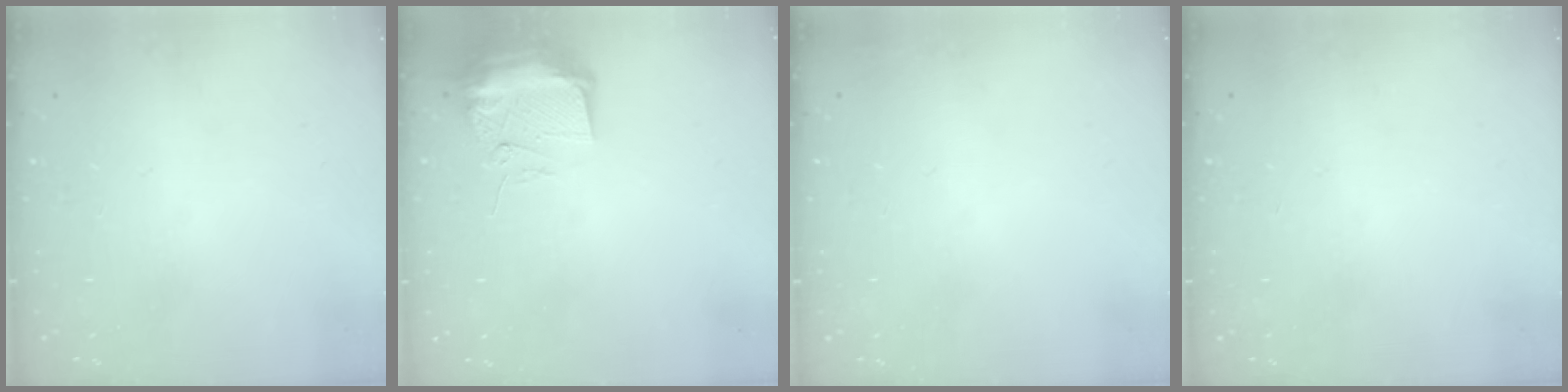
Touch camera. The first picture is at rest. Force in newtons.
{"total": 9.8, "press": 9.7, "slide": 1.2}
{"total": 2.8, "press": 2.2, "slide": 1.7}
{"total": 0.0}